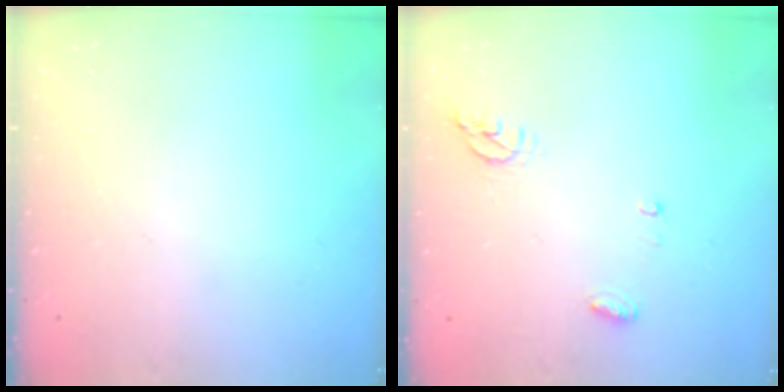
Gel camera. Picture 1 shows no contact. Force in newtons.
{"total": 4.9, "press": 4.9, "slide": 0.6}